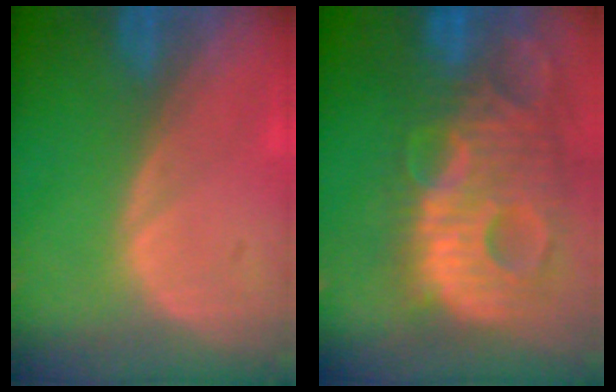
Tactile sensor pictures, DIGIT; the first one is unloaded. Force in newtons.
{"total": 13.9, "press": 12.0, "slide": 7.1}